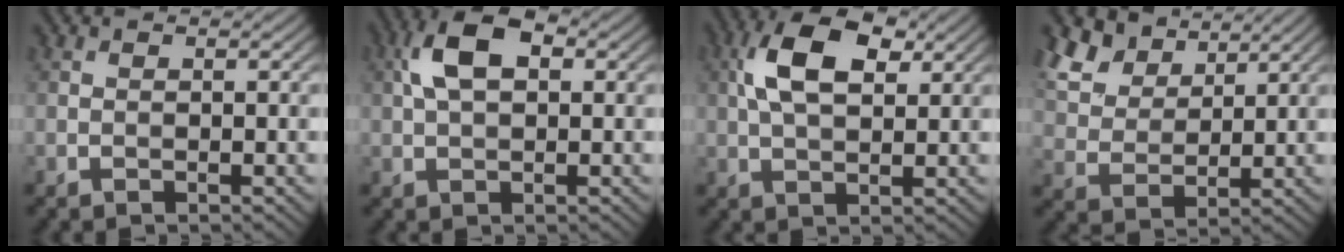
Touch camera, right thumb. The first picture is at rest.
{"total": 6.9, "force": [1.7, 3.8, 5.5], "torque": [-0.114, 0.015, 0.025]}
{"total": 8.8, "force": [2.7, 4.5, 7.0], "torque": [-0.144, 0.015, 0.043]}
{"total": 8.8, "force": [5.9, 4.9, 4.5], "torque": [-0.125, 0.014, 0.110]}